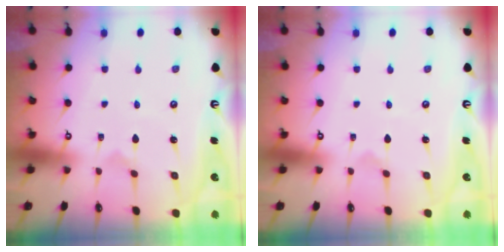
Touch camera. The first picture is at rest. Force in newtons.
{"total": 0.0}